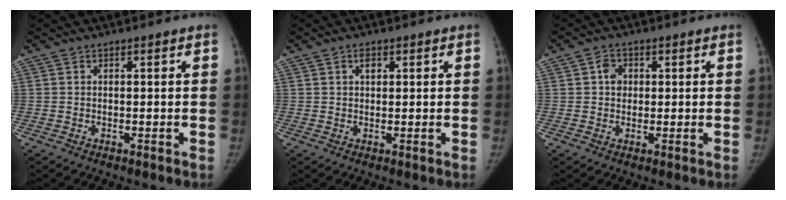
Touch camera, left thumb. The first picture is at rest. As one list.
[{"total": 1.8, "force": [0.8, 1.2, 1.1], "torque": [-0.012, -0.002, 0.012]}, {"total": 3.2, "force": [0.7, 2.7, 1.5], "torque": [-0.005, 0.002, 0.009]}]